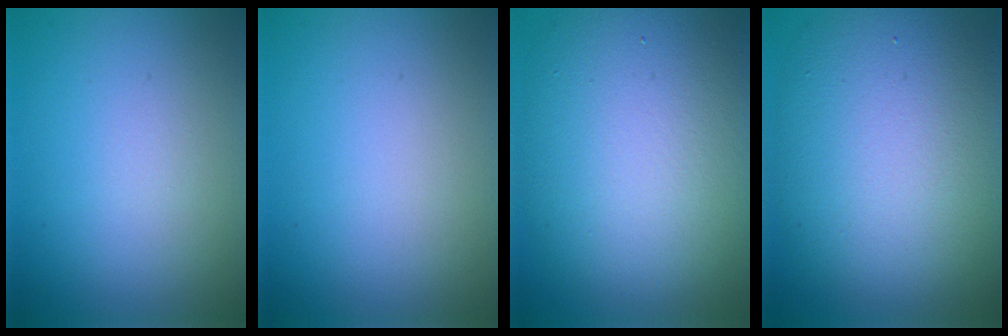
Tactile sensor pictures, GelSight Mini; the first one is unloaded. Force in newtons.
{"total": 0.0}
{"total": 12.9, "press": 12.9, "slide": 1.1}
{"total": 10.9, "press": 10.8, "slide": 1.1}